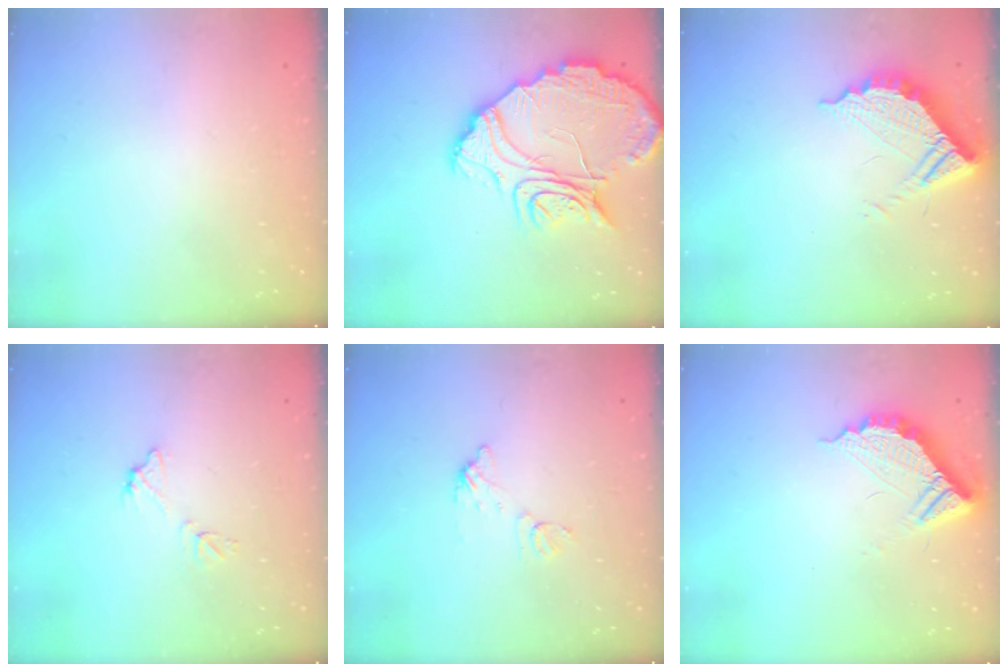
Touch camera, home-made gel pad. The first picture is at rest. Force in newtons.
{"total": 17.6, "press": 17.5, "slide": 1.6}
{"total": 11.0, "press": 11.0, "slide": 0.9}
{"total": 7.1, "press": 7.1, "slide": 0.5}
{"total": 7.2, "press": 7.2, "slide": 0.5}
{"total": 10.6, "press": 10.5, "slide": 1.0}